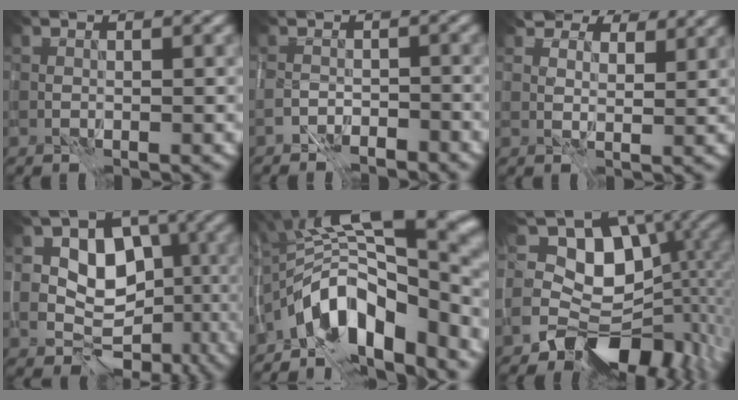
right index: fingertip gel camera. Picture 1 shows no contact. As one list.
[{"total": 2.3, "force": [-2.0, 1.1, 0.2], "torque": [-0.002, 0.001, -0.044]}, {"total": 6.7, "force": [5.4, 3.3, 2.3], "torque": [-0.052, 0.003, 0.080]}, {"total": 7.9, "force": [-0.2, 6.3, 4.6], "torque": [-0.048, 0.008, -0.011]}, {"total": 13.4, "force": [-4.3, 6.5, 10.9], "torque": [-0.153, 0.020, -0.076]}, {"total": 9.5, "force": [-2.3, 6.9, 6.1], "torque": [-0.075, 0.001, -0.054]}]